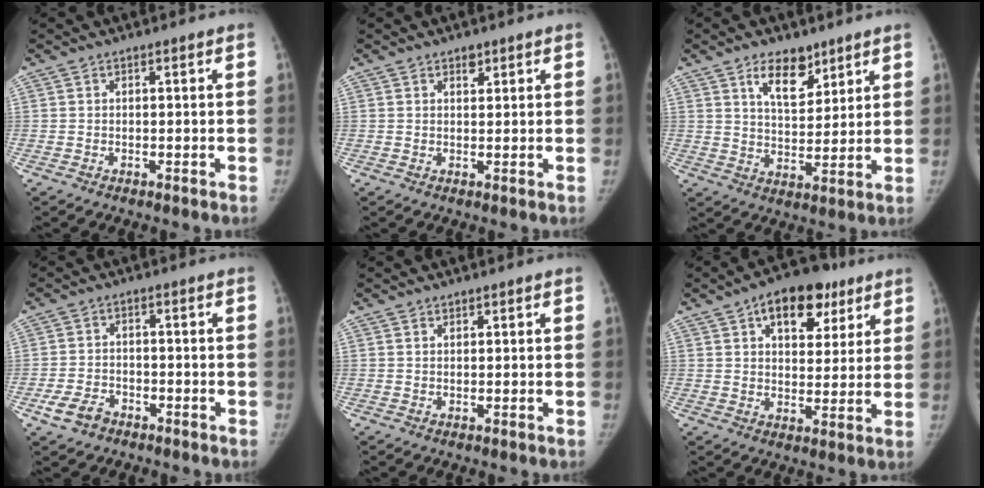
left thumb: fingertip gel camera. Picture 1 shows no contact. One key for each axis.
{"total": 1.6, "fx": 1.1, "fy": 0.9, "fz": 0.7, "tx": 0.001, "ty": -0.006, "tz": 0.015}
{"total": 8.7, "fx": 5.5, "fy": 4.5, "fz": 5.0, "tx": -0.052, "ty": -0.039, "tz": 0.095}
{"total": 4.8, "fx": -2.9, "fy": 3.2, "fz": 2.2, "tx": -0.042, "ty": 0.017, "tz": -0.048}
{"total": 0.7, "fx": 0.5, "fy": 0.4, "fz": 0.2, "tx": 0.002, "ty": -0.003, "tz": 0.007}
{"total": 13.7, "fx": 7.1, "fy": 8.0, "fz": 8.5, "tx": -0.078, "ty": -0.012, "tz": 0.102}